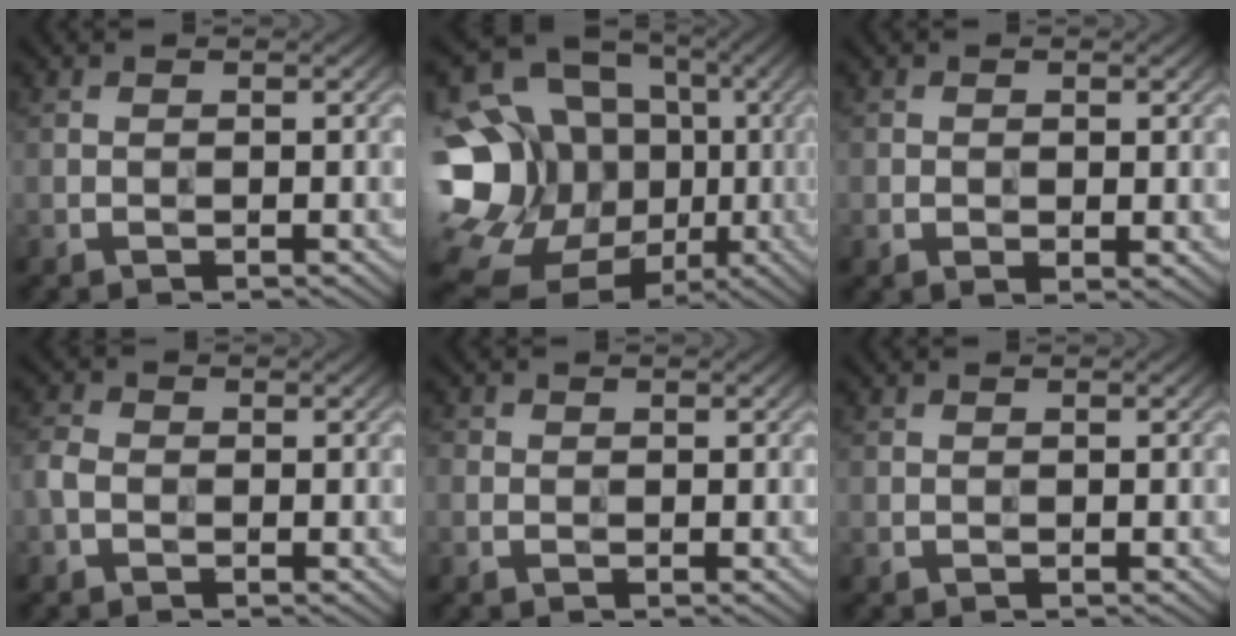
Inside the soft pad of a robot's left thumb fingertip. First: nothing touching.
{"total": 23.3, "force": [-3.8, 20.3, 10.9], "torque": [-0.260, -0.005, -0.084]}
{"total": 2.0, "force": [-0.2, 1.2, 1.7], "torque": [-0.026, -0.008, 0.001]}
{"total": 2.2, "force": [-0.9, 1.5, 1.2], "torque": [-0.032, 0.003, -0.029]}
{"total": 1.0, "force": [-0.1, 0.9, 0.3], "torque": [-0.005, -0.003, -0.004]}
{"total": 0.0}